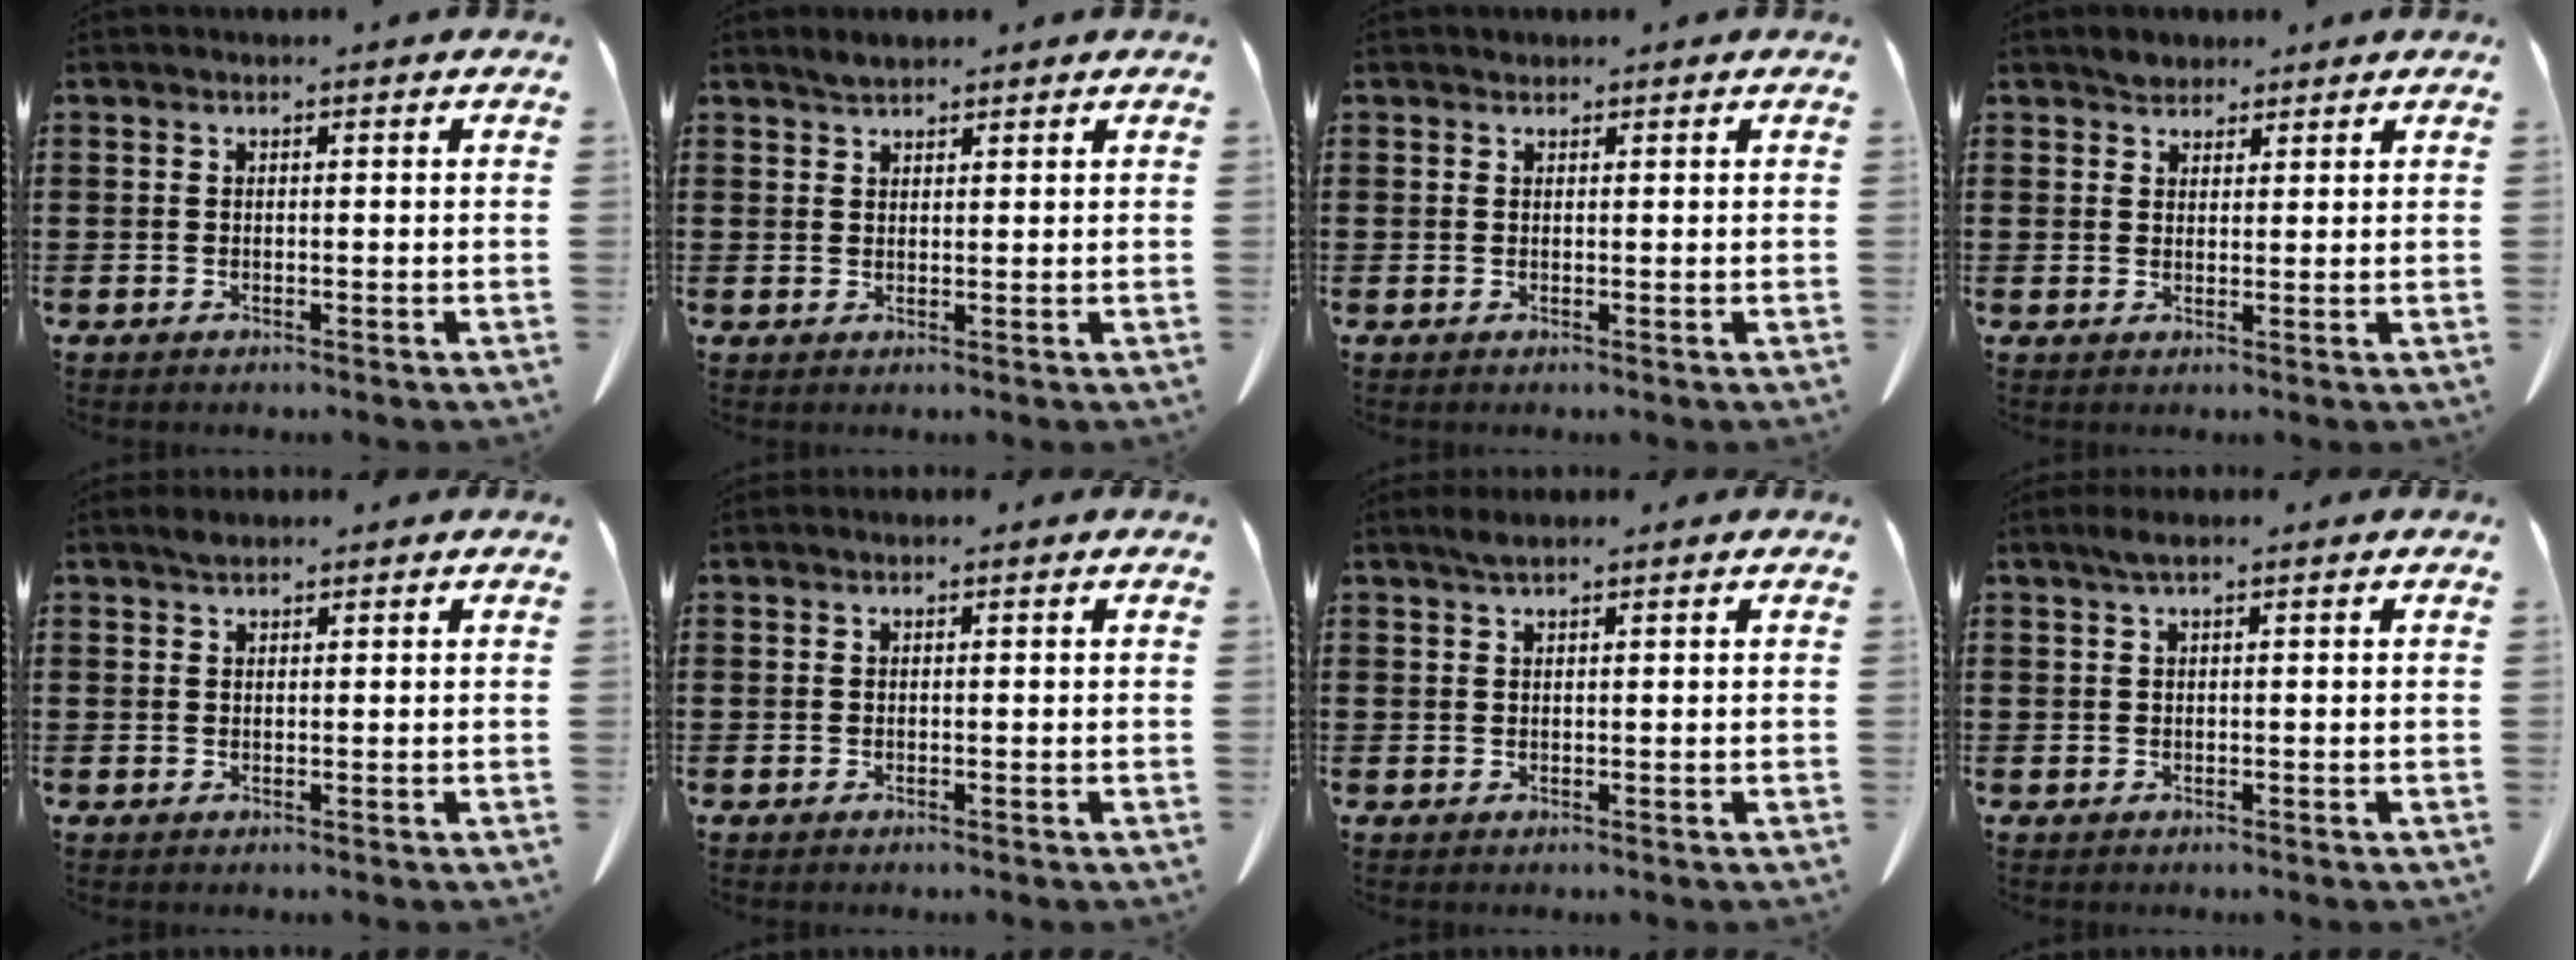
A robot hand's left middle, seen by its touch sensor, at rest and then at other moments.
{"total": 1.7, "force": [1.5, 0.5, 0.4], "torque": [-0.010, 0.002, 0.029]}
{"total": 0.5, "force": [0.5, 0.3, 0.0], "torque": [0.000, 0.002, 0.009]}
{"total": 2.3, "force": [2.1, 1.0, 0.1], "torque": [0.001, 0.001, 0.039]}
{"total": 1.0, "force": [0.9, 0.3, 0.3], "torque": [-0.009, 0.002, 0.016]}
{"total": 0.0}
{"total": 1.3, "force": [1.0, 0.2, 0.9], "torque": [-0.019, 0.001, 0.018]}
{"total": 1.2, "force": [0.5, 0.1, 1.1], "torque": [-0.022, 0.001, 0.009]}